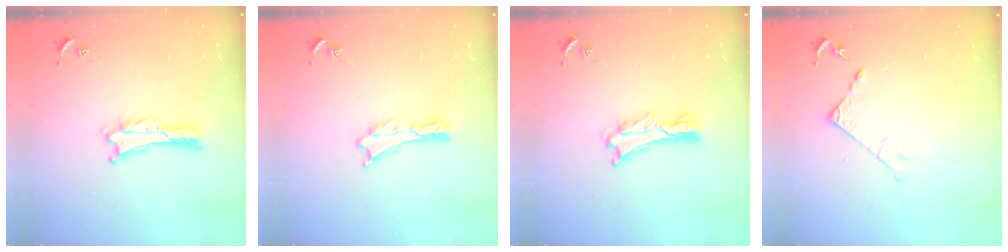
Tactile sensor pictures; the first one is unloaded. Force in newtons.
{"total": 0.0}
{"total": 2.1, "press": 2.1, "slide": 0.3}
{"total": 4.2, "press": 4.2, "slide": 0.5}